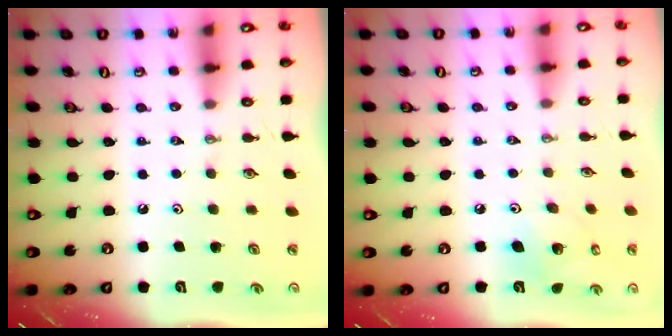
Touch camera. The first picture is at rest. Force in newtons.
{"total": 8.7, "press": 8.4, "slide": 1.9}